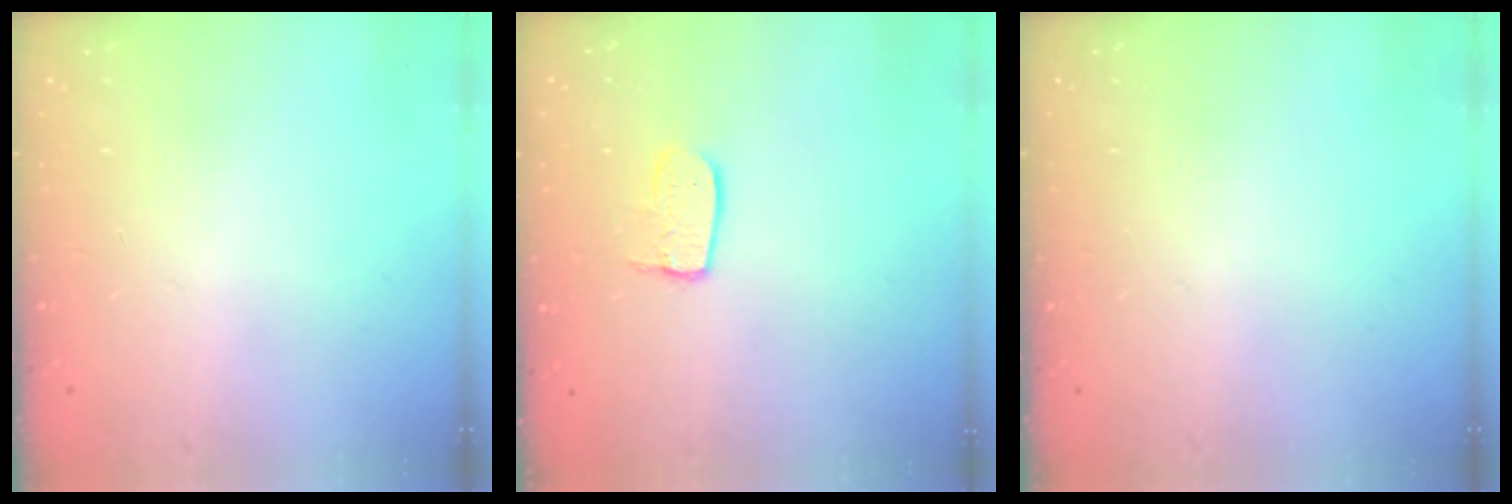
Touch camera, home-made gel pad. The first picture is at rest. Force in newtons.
{"total": 7.0, "press": 7.0, "slide": 0.3}
{"total": 0.0}